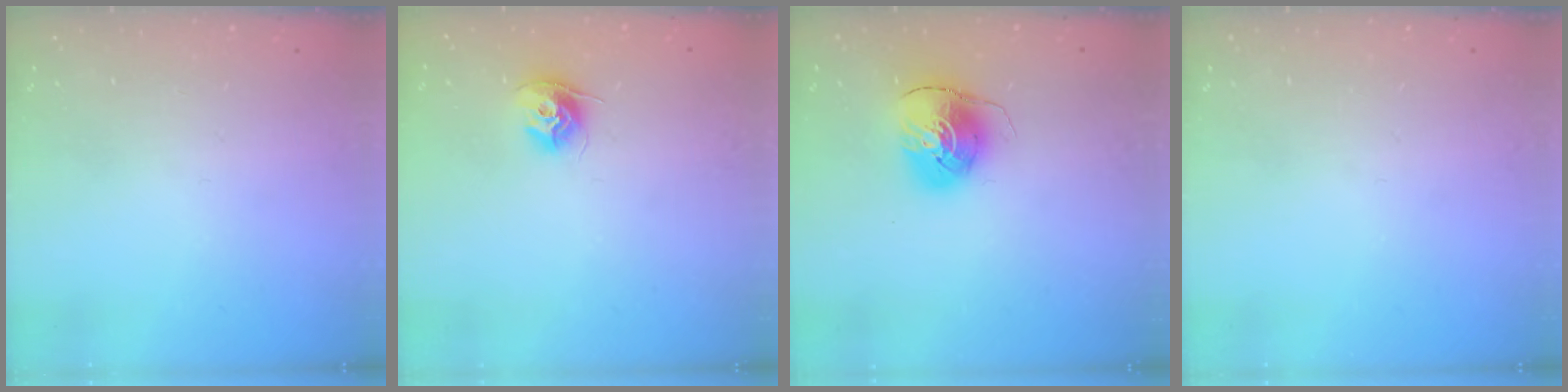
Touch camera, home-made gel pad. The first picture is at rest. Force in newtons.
{"total": 9.7, "press": 9.7, "slide": 0.5}
{"total": 7.9, "press": 7.9, "slide": 0.7}
{"total": 0.0}